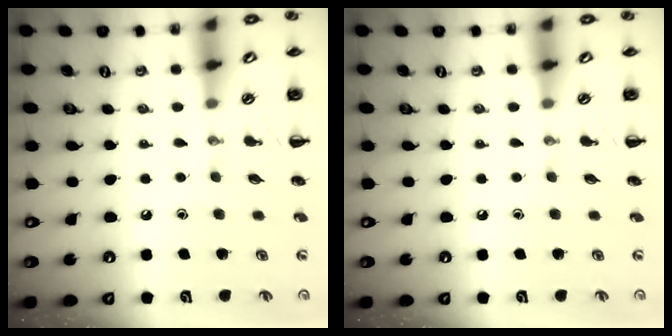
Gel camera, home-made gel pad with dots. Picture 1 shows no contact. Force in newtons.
{"total": 0.0}